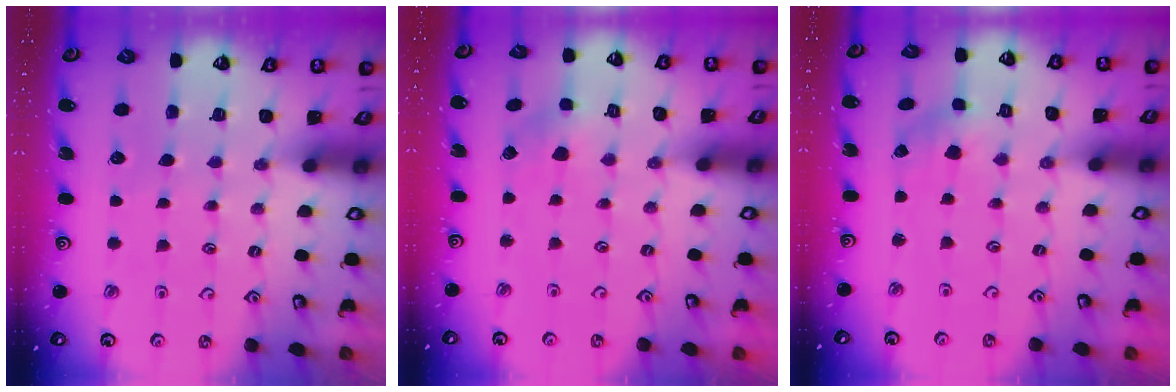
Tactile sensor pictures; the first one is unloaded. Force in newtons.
{"total": 2.0, "press": 2.0, "slide": 0.1}
{"total": 0.8, "press": 0.8, "slide": 0.1}